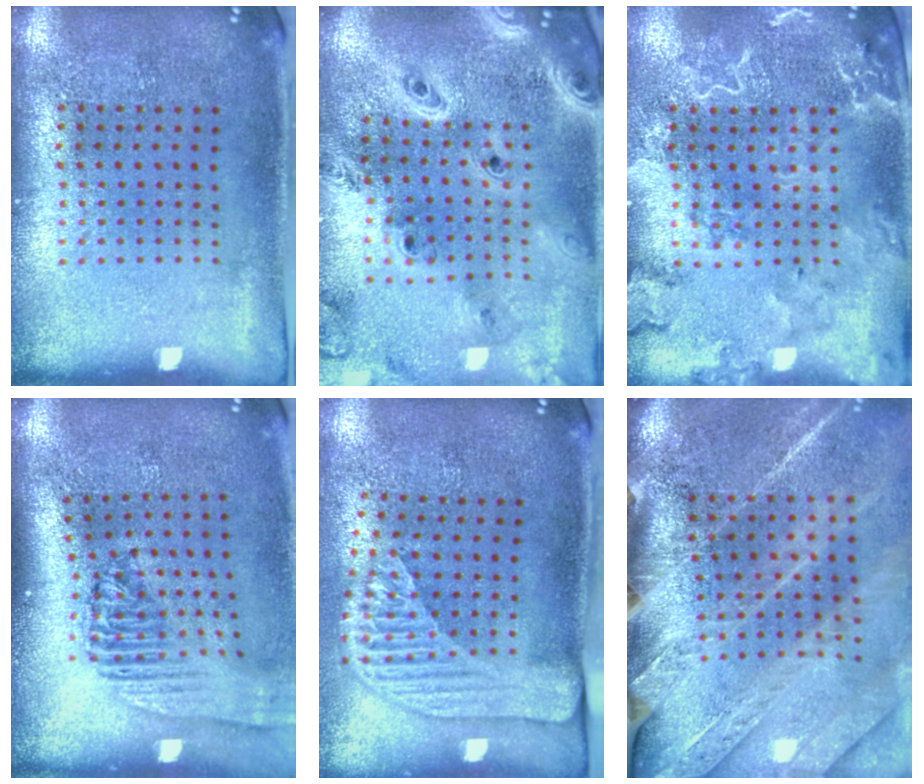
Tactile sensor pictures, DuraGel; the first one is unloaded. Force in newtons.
{"total": 3.9, "press": 3.0, "slide": 2.5}
{"total": 2.6, "press": 2.4, "slide": 1.0}
{"total": 2.3, "press": 1.7, "slide": 1.5}
{"total": 2.3, "press": 1.8, "slide": 1.5}
{"total": 3.8, "press": 3.2, "slide": 2.1}